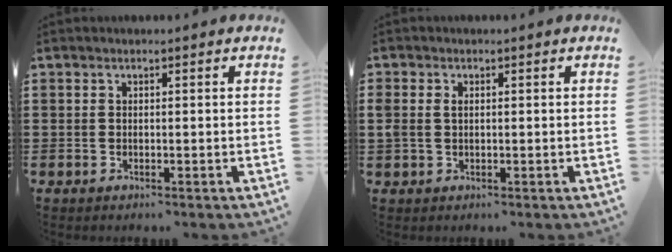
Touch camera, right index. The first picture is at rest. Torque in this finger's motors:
{"motor_torque": [0.12, -0.03, 0.07, 0.08]}